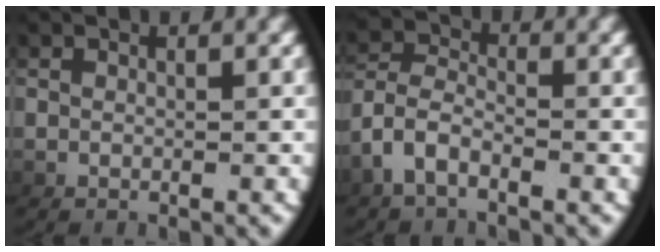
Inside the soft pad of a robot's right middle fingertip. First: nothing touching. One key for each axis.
{"total": 3.8, "fx": -1.7, "fy": 2.9, "fz": 1.7, "tx": -0.053, "ty": -0.011, "tz": -0.035}